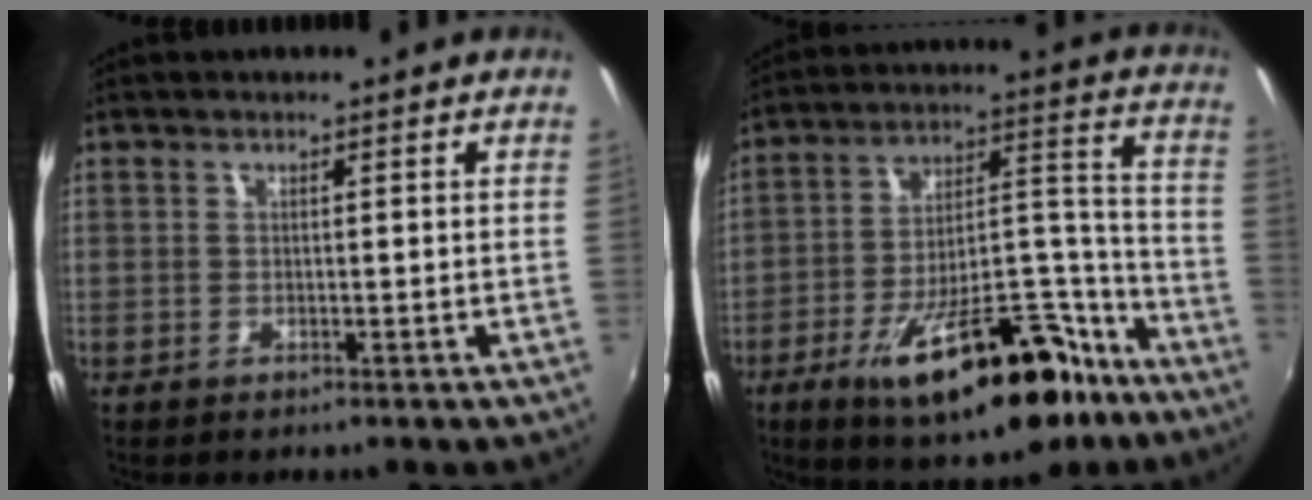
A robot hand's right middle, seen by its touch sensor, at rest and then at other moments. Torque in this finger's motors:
{"motor_torque": [1.16, -0.98, 0.66, 0.21]}